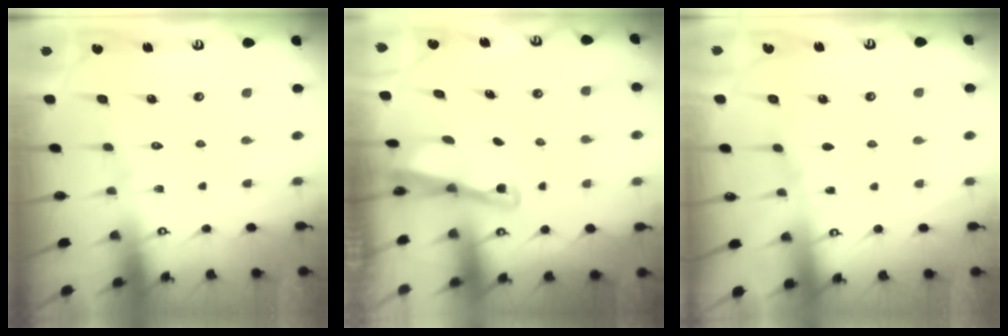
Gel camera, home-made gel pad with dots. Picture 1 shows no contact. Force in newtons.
{"total": 2.9, "press": 2.9, "slide": 0.4}
{"total": 2.7, "press": 2.7, "slide": 0.4}